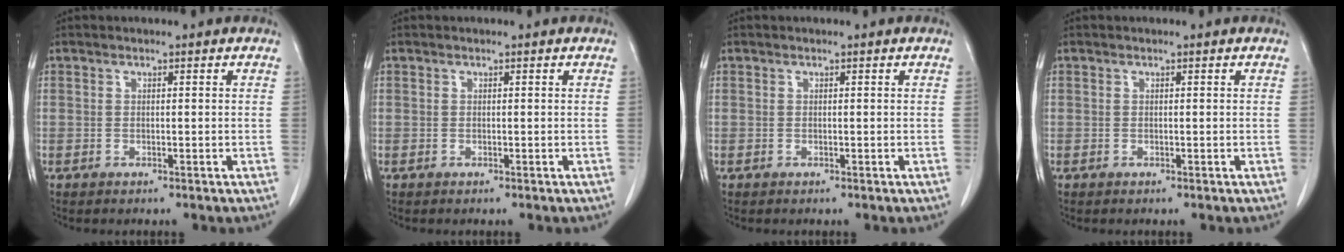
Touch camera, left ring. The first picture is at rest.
{"total": 0.0}
{"total": 0.0}
{"total": 0.0}